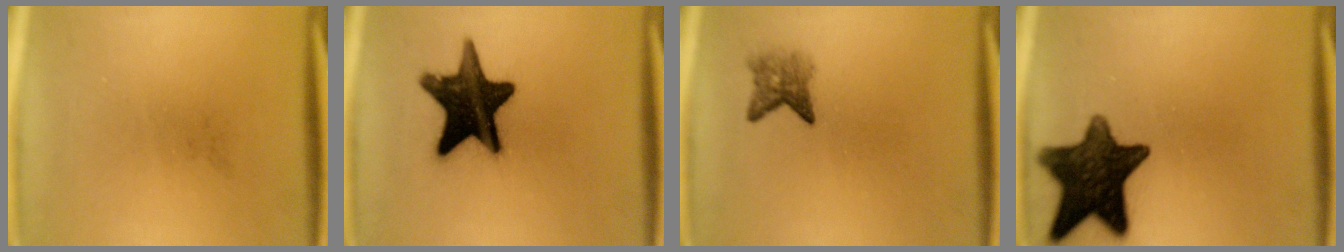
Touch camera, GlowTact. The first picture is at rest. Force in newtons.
{"total": 16.8}
{"total": 3.0}
{"total": 14.3}